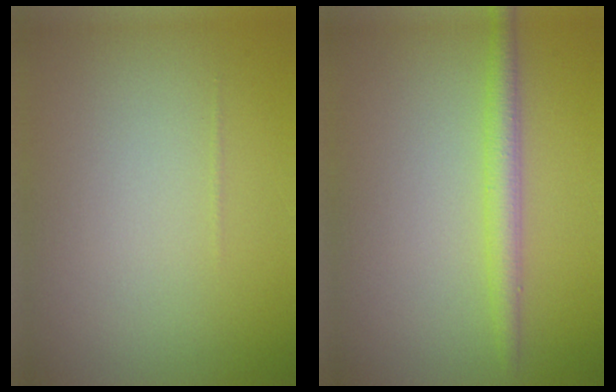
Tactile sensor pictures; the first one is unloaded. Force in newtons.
{"total": 2.4, "press": 2.4, "slide": 0.2}